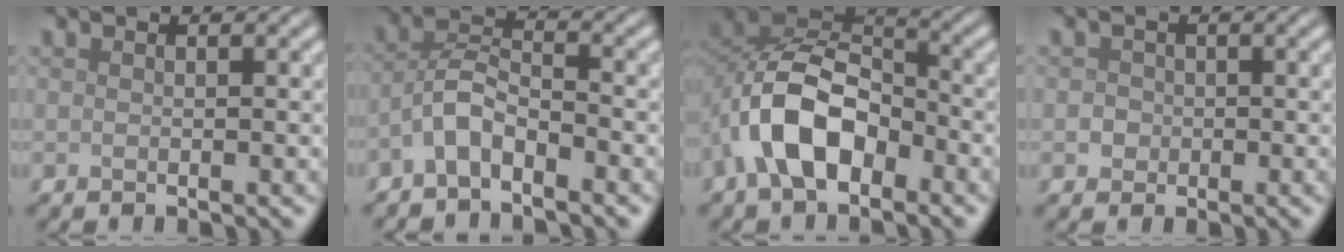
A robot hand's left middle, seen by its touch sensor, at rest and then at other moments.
{"total": 3.2, "force": [-2.2, 1.1, 2.0], "torque": [-0.039, 0.012, -0.053]}
{"total": 7.9, "force": [-3.4, 4.4, 5.5], "torque": [-0.101, 0.015, -0.069]}
{"total": 1.2, "force": [-0.3, 1.1, 0.3], "torque": [0.006, -0.001, -0.007]}